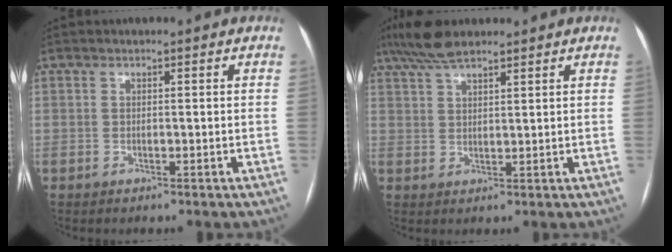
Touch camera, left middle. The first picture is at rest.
{"total": 6.2, "force": [5.1, 1.3, 3.4], "torque": [-0.073, 0.025, 0.096]}